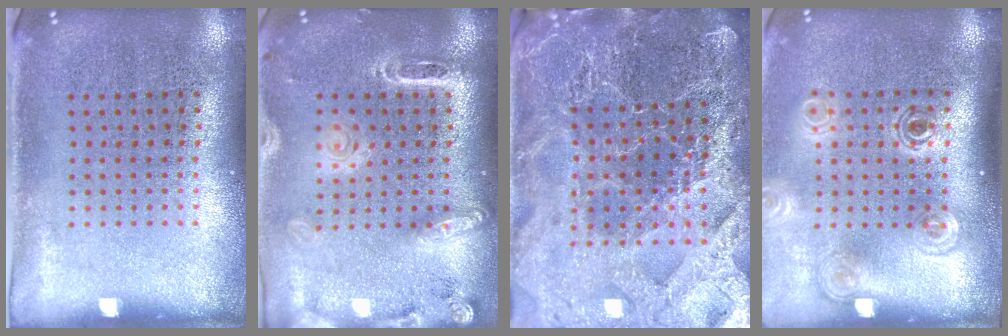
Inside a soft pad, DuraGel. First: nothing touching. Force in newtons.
{"total": 2.1, "press": 1.9, "slide": 0.9}
{"total": 4.6, "press": 4.3, "slide": 1.6}
{"total": 1.8, "press": 1.2, "slide": 1.3}